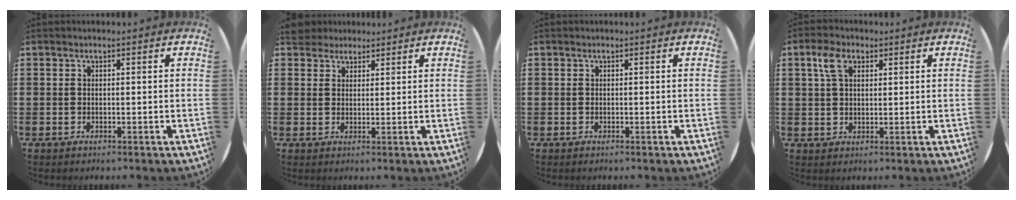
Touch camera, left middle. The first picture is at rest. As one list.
[{"total": 3.2, "force": [3.0, 1.3, 0.0], "torque": [-0.002, -0.001, 0.057]}, {"total": 0.0}, {"total": 4.1, "force": [2.3, 2.2, 2.5], "torque": [-0.057, 0.008, 0.042]}]